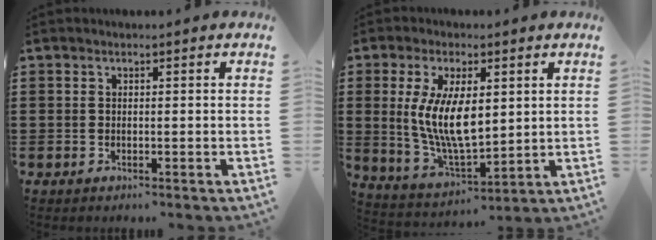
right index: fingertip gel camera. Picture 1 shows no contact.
{"total": 10.1, "force": [1.4, 4.3, 9.0], "torque": [-0.183, 0.003, 0.027]}